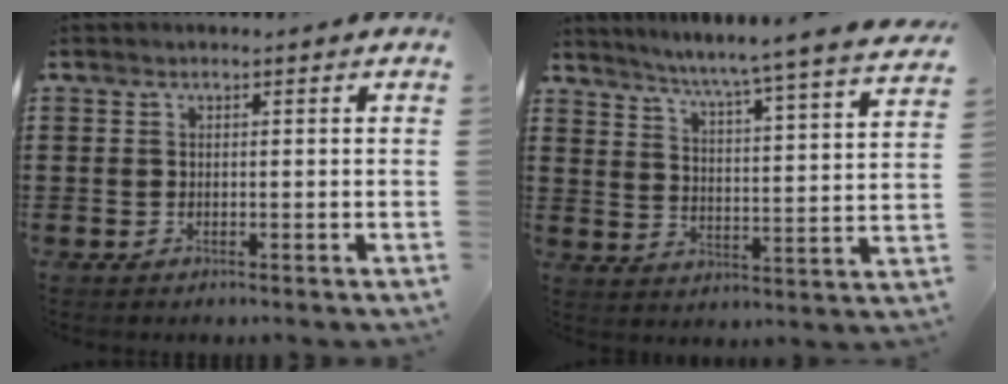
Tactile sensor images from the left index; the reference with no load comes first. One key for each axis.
{"total": 5.1, "fx": 4.4, "fy": -1.7, "fz": 2.1, "tx": -0.060, "ty": -0.049, "tz": 0.063}